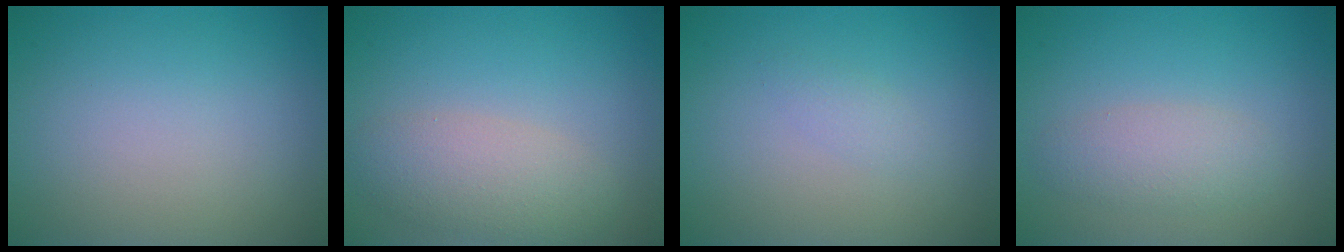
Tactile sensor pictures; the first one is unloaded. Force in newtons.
{"total": 3.8, "press": 3.8, "slide": 0.3}
{"total": 0.9, "press": 0.9, "slide": 0.0}
{"total": 2.5, "press": 2.5, "slide": 0.2}